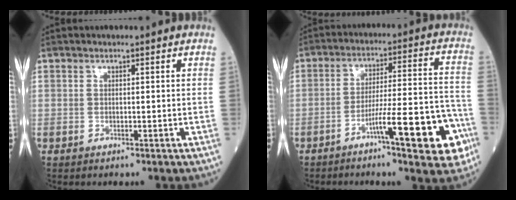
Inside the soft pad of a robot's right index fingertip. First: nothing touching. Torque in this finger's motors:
{"motor_torque": [1.08, -1.06, 0.26, 0.04]}